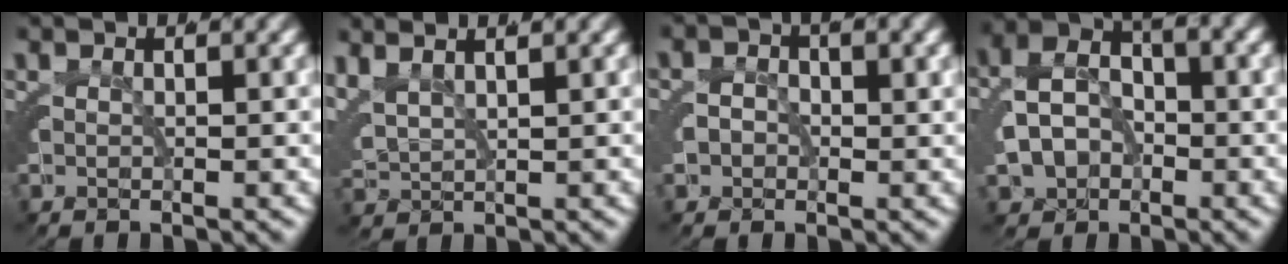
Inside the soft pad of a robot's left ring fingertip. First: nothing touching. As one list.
[{"total": 5.6, "force": [1.6, 4.7, 2.5], "torque": [-0.084, -0.009, 0.027]}, {"total": 3.7, "force": [-0.3, 3.5, 1.1], "torque": [-0.016, -0.011, -0.004]}, {"total": 8.1, "force": [-0.4, 7.1, 3.8], "torque": [-0.072, -0.004, -0.019]}]